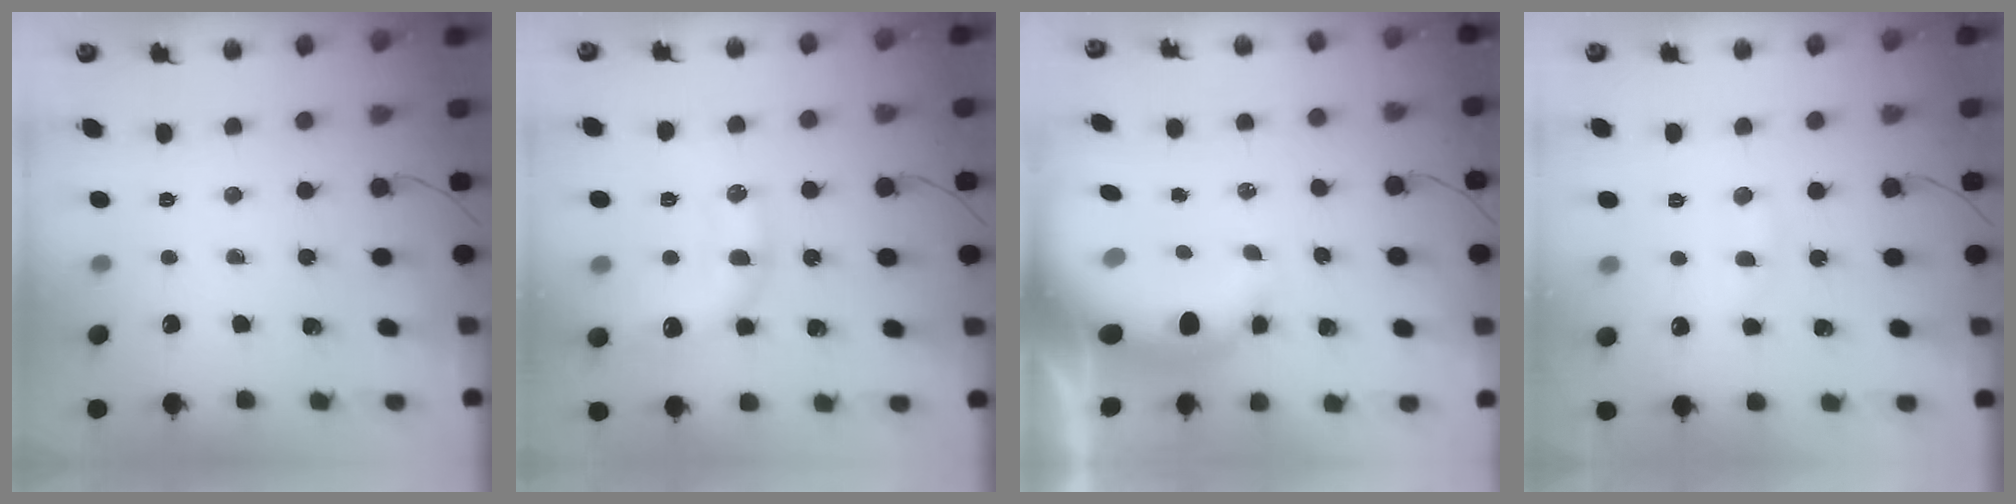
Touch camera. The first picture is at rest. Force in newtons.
{"total": 12.9, "press": 12.8, "slide": 1.9}
{"total": 8.8, "press": 8.5, "slide": 2.2}
{"total": 9.3, "press": 9.2, "slide": 1.2}